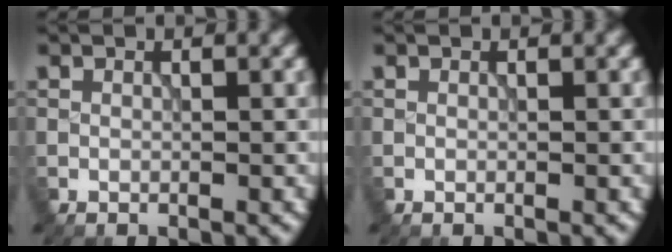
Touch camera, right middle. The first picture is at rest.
{"total": 0.0}